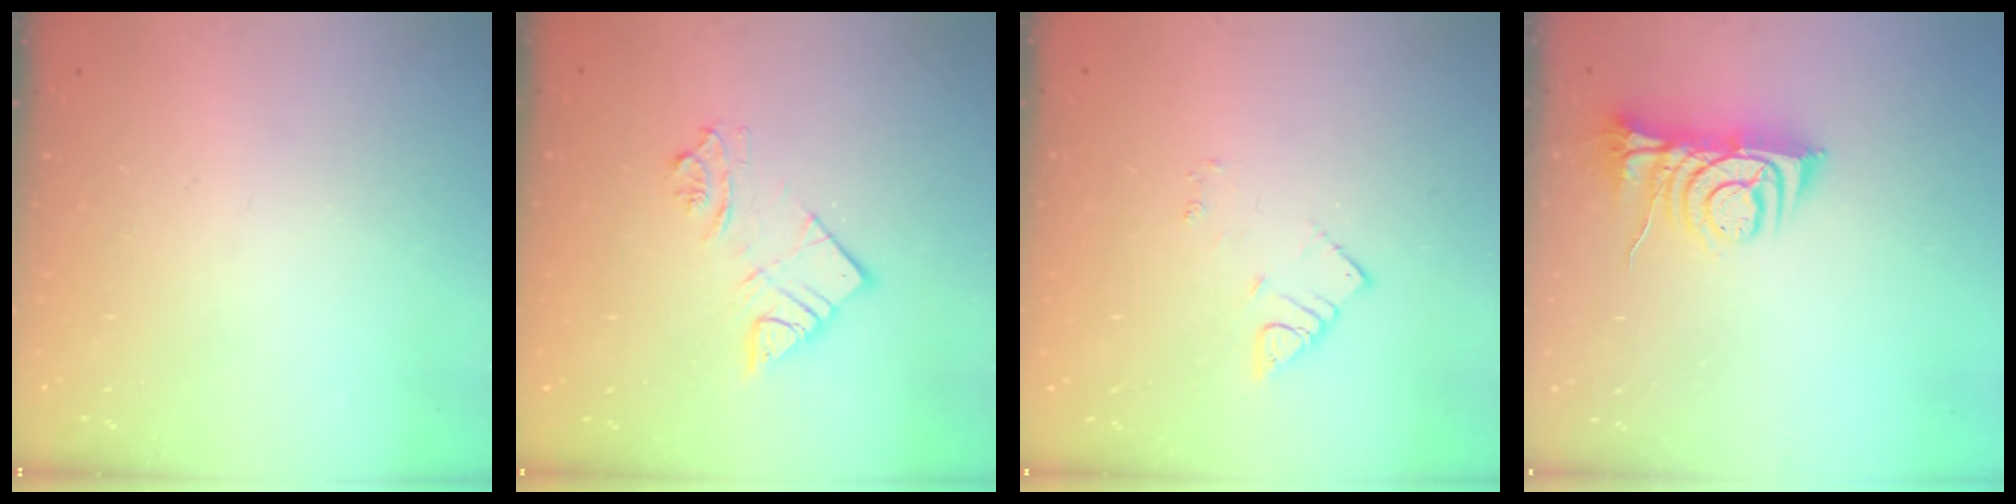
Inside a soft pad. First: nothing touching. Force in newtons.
{"total": 9.8, "press": 9.7, "slide": 0.9}
{"total": 2.7, "press": 2.7, "slide": 0.4}
{"total": 8.0, "press": 8.0, "slide": 0.9}